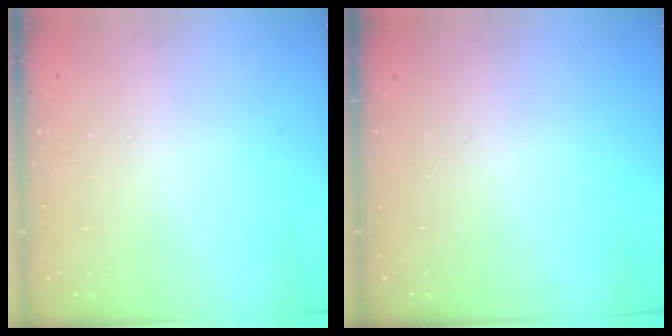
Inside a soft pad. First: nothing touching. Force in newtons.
{"total": 0.0}